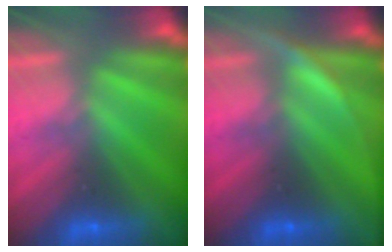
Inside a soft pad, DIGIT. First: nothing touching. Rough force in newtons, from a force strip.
{"total": 2.9}